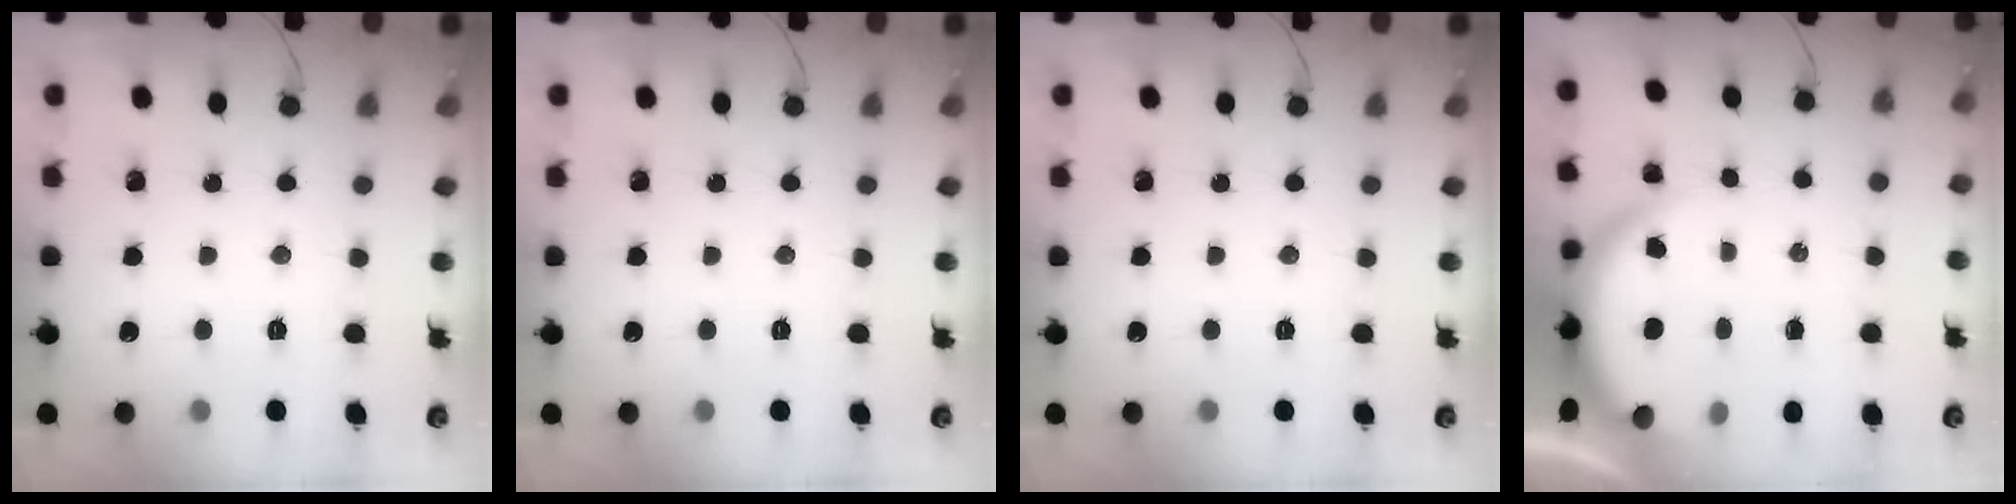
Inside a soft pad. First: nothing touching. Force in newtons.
{"total": 0.0}
{"total": 0.0}
{"total": 3.7, "press": 3.7, "slide": 0.2}